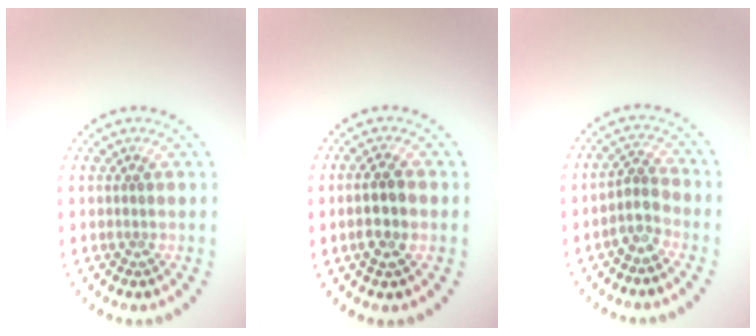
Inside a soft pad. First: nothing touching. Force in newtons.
{"total": 2.8, "press": 2.7, "slide": 0.8}
{"total": 2.2, "press": 1.8, "slide": 1.2}